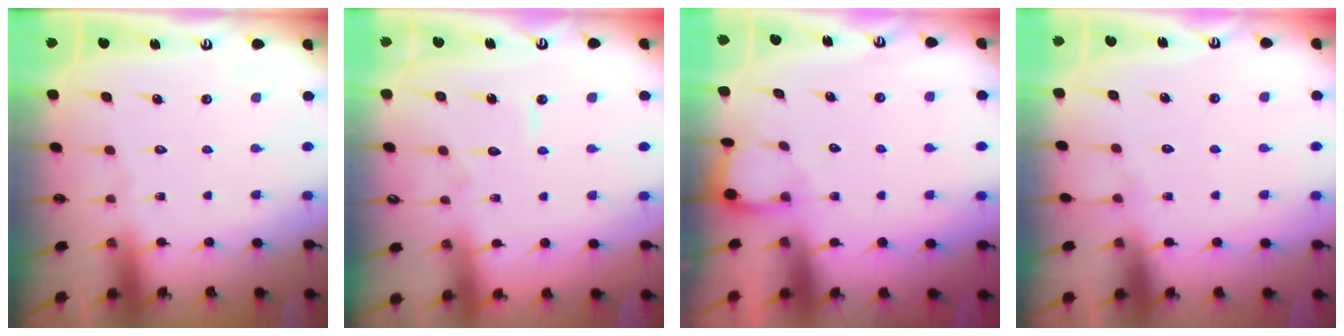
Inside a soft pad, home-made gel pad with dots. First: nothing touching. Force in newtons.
{"total": 3.7, "press": 3.7, "slide": 0.3}
{"total": 2.8, "press": 2.8, "slide": 0.1}
{"total": 2.9, "press": 2.9, "slide": 0.3}